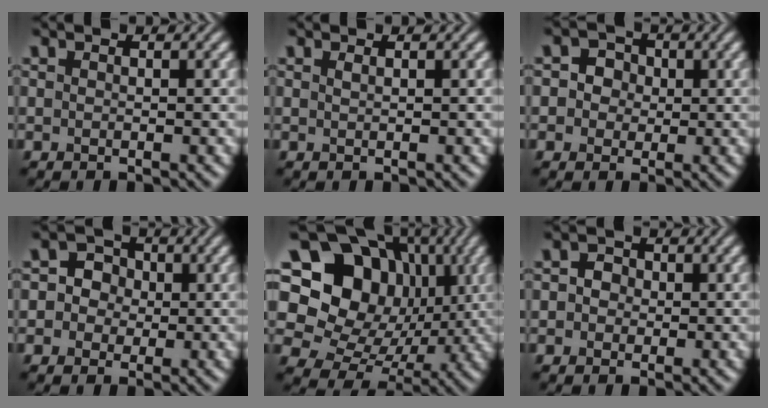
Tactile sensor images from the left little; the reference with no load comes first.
{"total": 0.5, "force": [0.3, 0.2, 0.4], "torque": [-0.005, 0.002, 0.006]}
{"total": 3.2, "force": [0.7, 2.8, 1.3], "torque": [-0.007, 0.009, -0.007]}
{"total": 3.2, "force": [0.3, 2.9, 1.1], "torque": [0.003, 0.009, -0.012]}
{"total": 18.8, "force": [5.1, 15.8, 8.9], "torque": [-0.181, 0.051, 0.086]}
{"total": 2.0, "force": [0.3, 1.8, 0.9], "torque": [-0.002, 0.008, -0.011]}